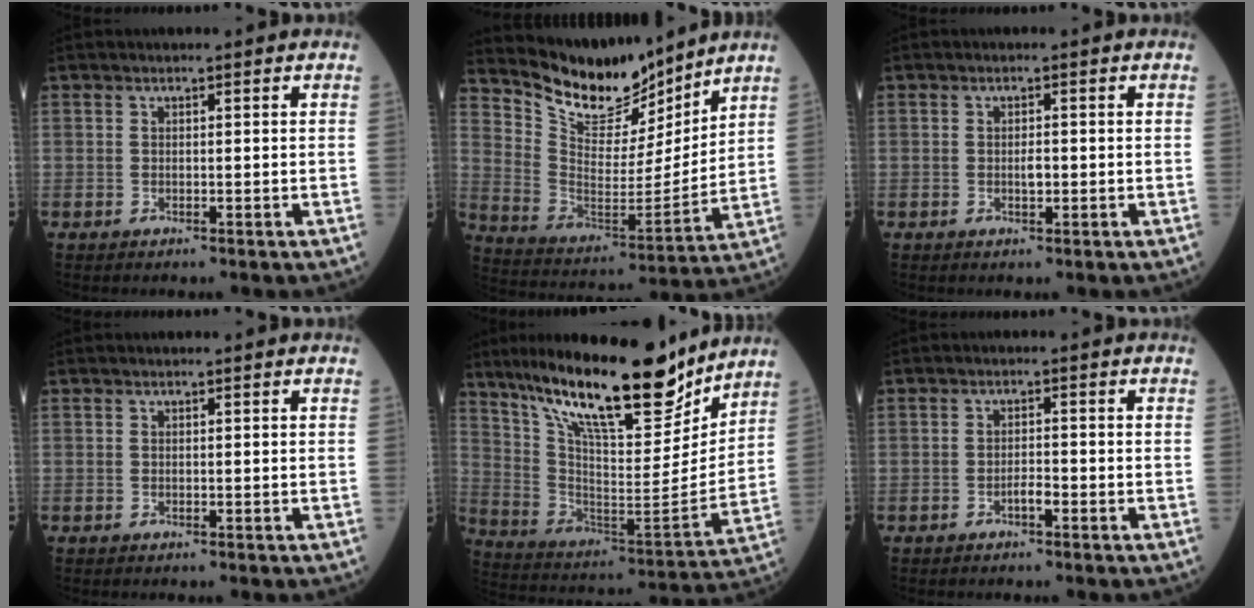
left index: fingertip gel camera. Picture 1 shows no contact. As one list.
[{"total": 13.8, "force": [12.7, 3.5, 4.1], "torque": [-0.087, -0.010, 0.238]}, {"total": 1.2, "force": [-0.2, 0.5, 1.1], "torque": [-0.021, -0.001, -0.003]}, {"total": 0.0}, {"total": 22.5, "force": [17.8, 4.4, 13.1], "torque": [-0.230, -0.021, 0.299]}, {"total": 1.5, "force": [-1.0, 0.3, 1.1], "torque": [-0.018, 0.001, -0.018]}]